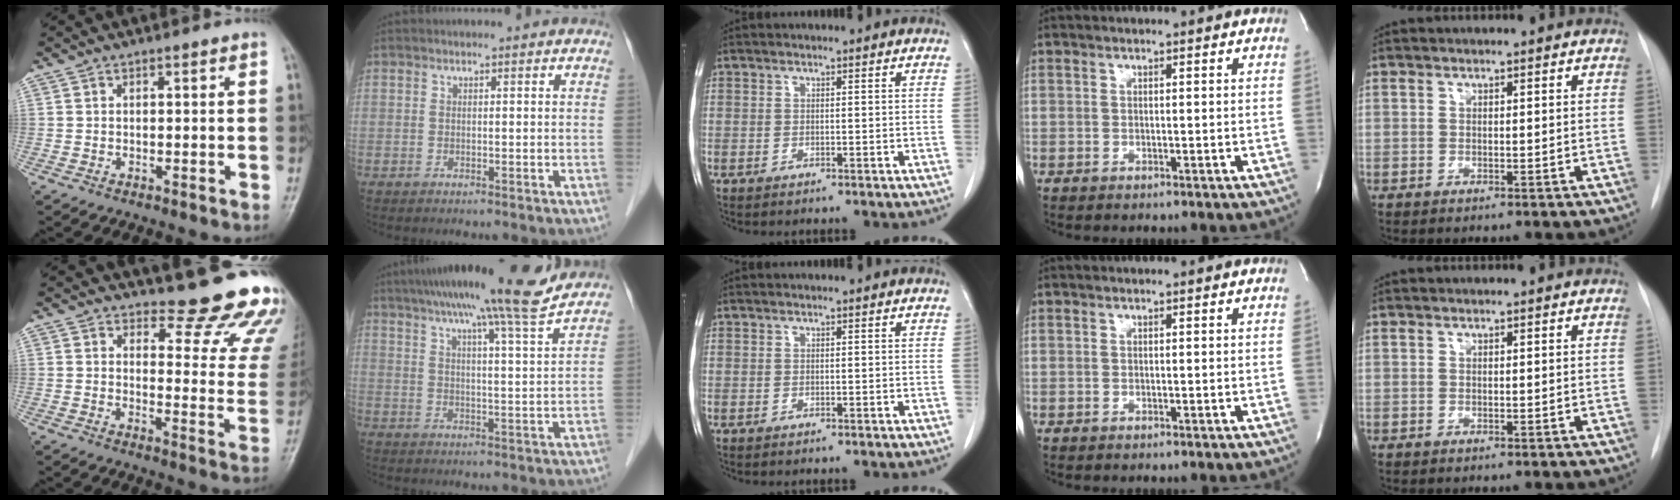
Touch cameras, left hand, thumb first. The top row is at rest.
{"thumb": {"total": 16.8, "force": [15.8, 4.0, 4.1], "torque": [0.004, -0.165, 0.164]}, "index": {"total": 15.5, "force": [12.9, -0.6, 8.4], "torque": [-0.138, 0.009, 0.174]}}